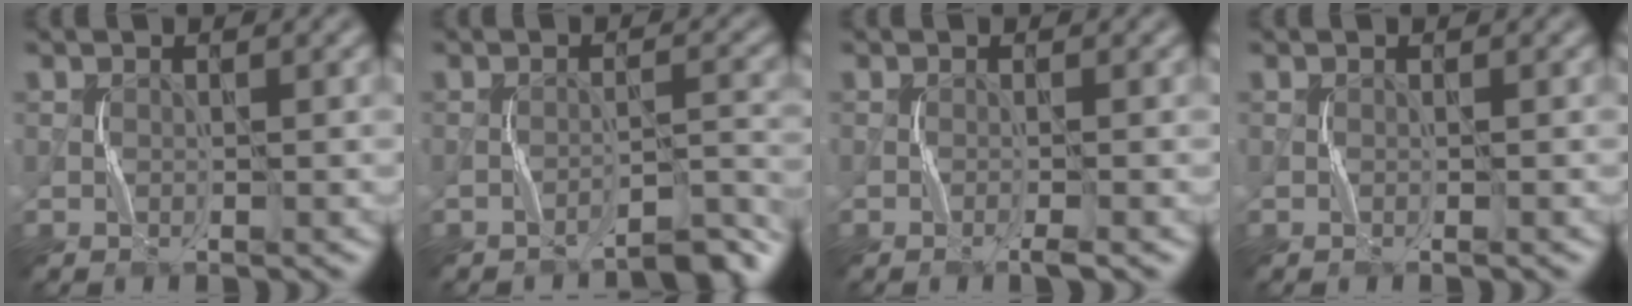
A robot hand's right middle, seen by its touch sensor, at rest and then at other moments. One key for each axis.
{"total": 3.1, "fx": -2.9, "fy": 0.1, "fz": 1.0, "tx": -0.012, "ty": 0.016, "tz": -0.049}
{"total": 0.9, "fx": -0.6, "fy": -0.3, "fz": 0.5, "tx": -0.012, "ty": 0.001, "tz": -0.014}
{"total": 0.0}